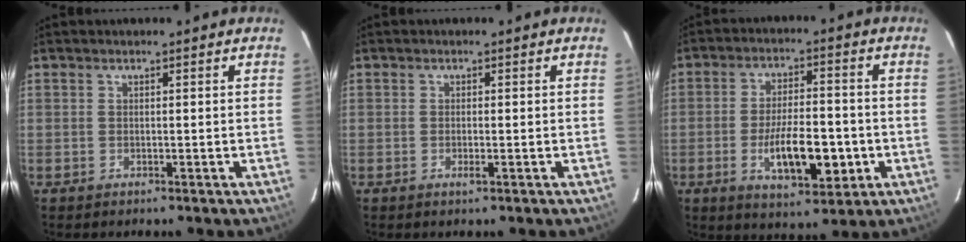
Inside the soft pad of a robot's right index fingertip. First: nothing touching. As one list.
[{"total": 0.8, "force": [-0.3, 0.0, 0.8], "torque": [-0.014, -0.001, -0.004]}, {"total": 11.2, "force": [-3.0, 3.6, 10.1], "torque": [-0.175, -0.001, -0.044]}]